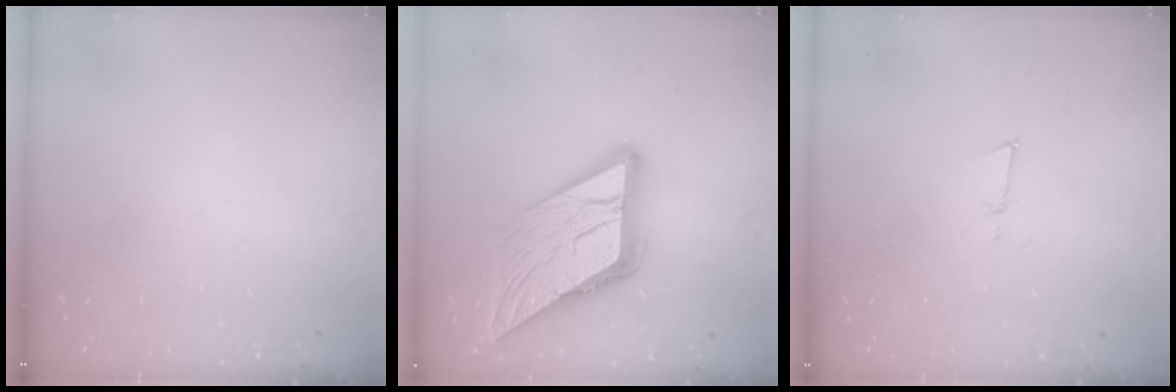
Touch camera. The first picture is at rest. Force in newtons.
{"total": 17.1, "press": 17.1, "slide": 1.8}
{"total": 4.2, "press": 4.0, "slide": 1.1}